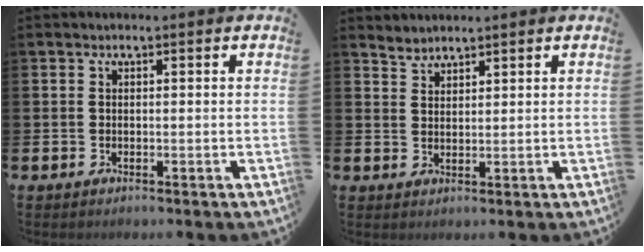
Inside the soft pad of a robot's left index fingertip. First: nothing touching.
{"total": 2.2, "force": [2.1, 0.3, -0.4], "torque": [0.006, -0.007, 0.040]}